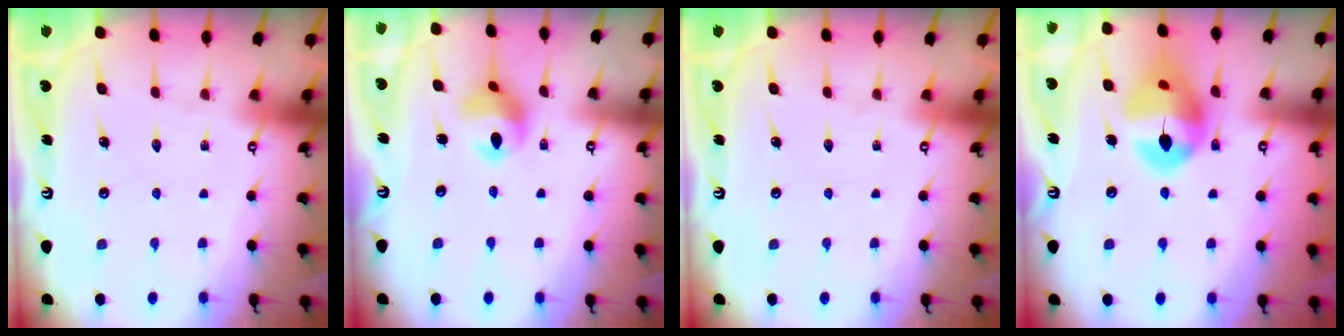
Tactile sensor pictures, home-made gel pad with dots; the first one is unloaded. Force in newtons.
{"total": 9.6, "press": 9.5, "slide": 1.2}
{"total": 0.0}
{"total": 14.5, "press": 14.4, "slide": 1.8}